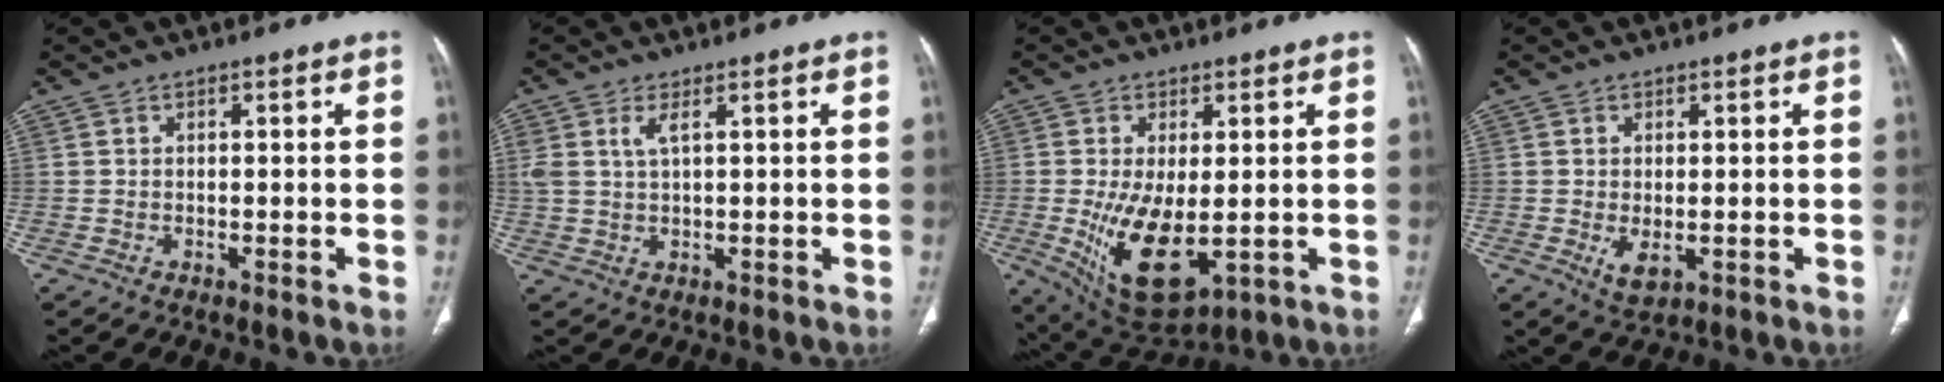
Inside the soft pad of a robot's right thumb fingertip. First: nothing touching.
{"total": 3.0, "force": [1.4, 1.0, 2.5], "torque": [-0.065, 0.003, 0.036]}
{"total": 12.6, "force": [-1.9, 5.9, 11.0], "torque": [-0.192, -0.026, -0.008]}
{"total": 3.6, "force": [-0.7, 1.8, 3.0], "torque": [-0.051, -0.010, -0.002]}